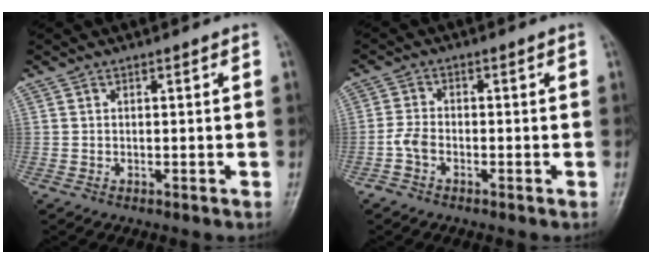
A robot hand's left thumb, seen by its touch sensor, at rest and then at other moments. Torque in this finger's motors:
{"motor_torque": [-0.03, 0.13, 0.26, 0.12, 0.02]}